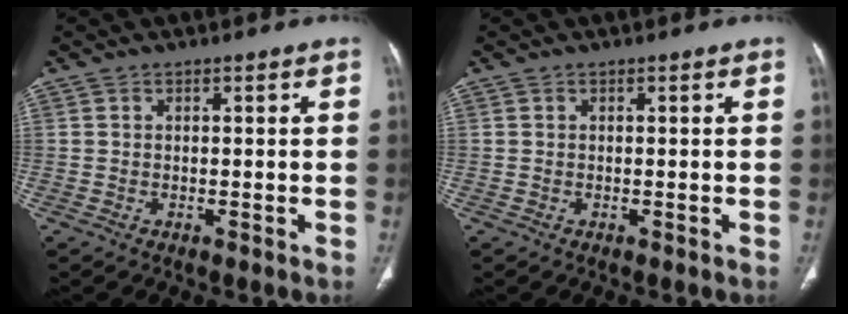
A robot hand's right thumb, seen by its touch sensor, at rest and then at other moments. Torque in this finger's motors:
{"motor_torque": [0.00, 0.00, -0.08, -0.08, 0.00]}